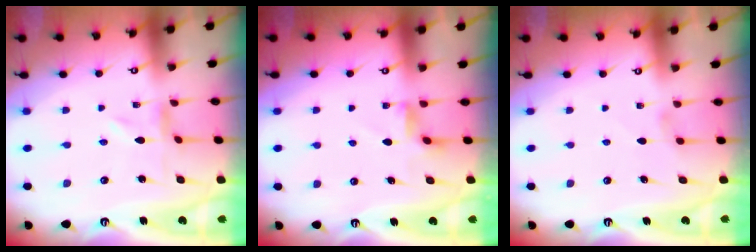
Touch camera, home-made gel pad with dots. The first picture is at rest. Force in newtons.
{"total": 2.6, "press": 2.6, "slide": 0.5}
{"total": 2.7, "press": 2.7, "slide": 0.3}